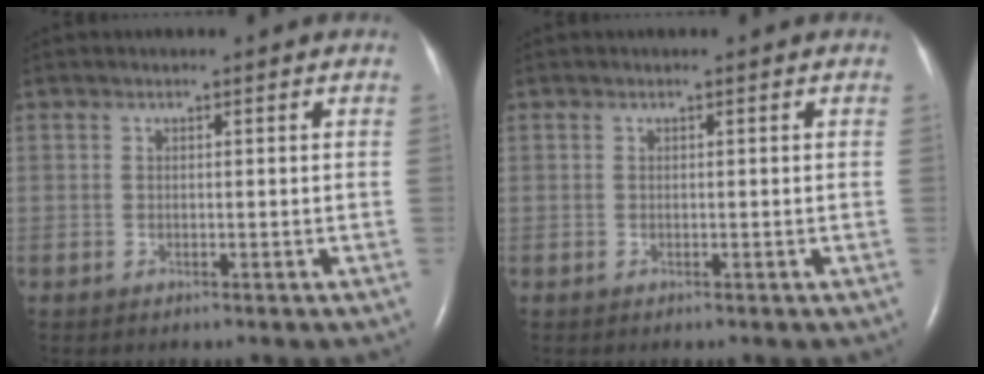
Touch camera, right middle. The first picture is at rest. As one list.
[{"total": 0.0}]